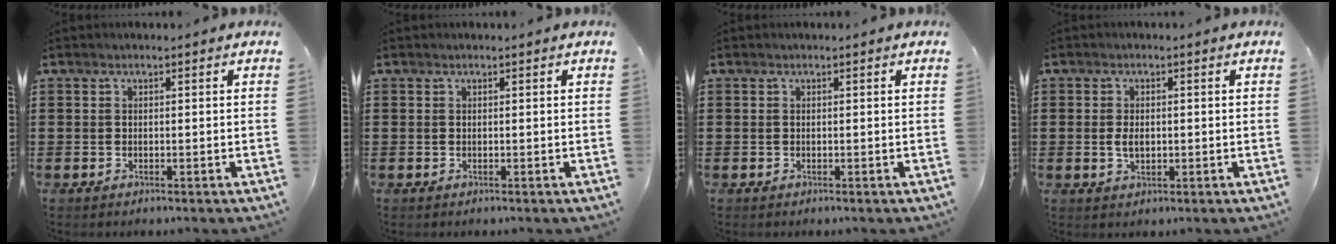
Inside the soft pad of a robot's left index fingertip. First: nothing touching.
{"total": 0.0}
{"total": 0.0}
{"total": 2.6, "force": [0.0, 1.4, 2.1], "torque": [-0.049, 0.002, -0.004]}